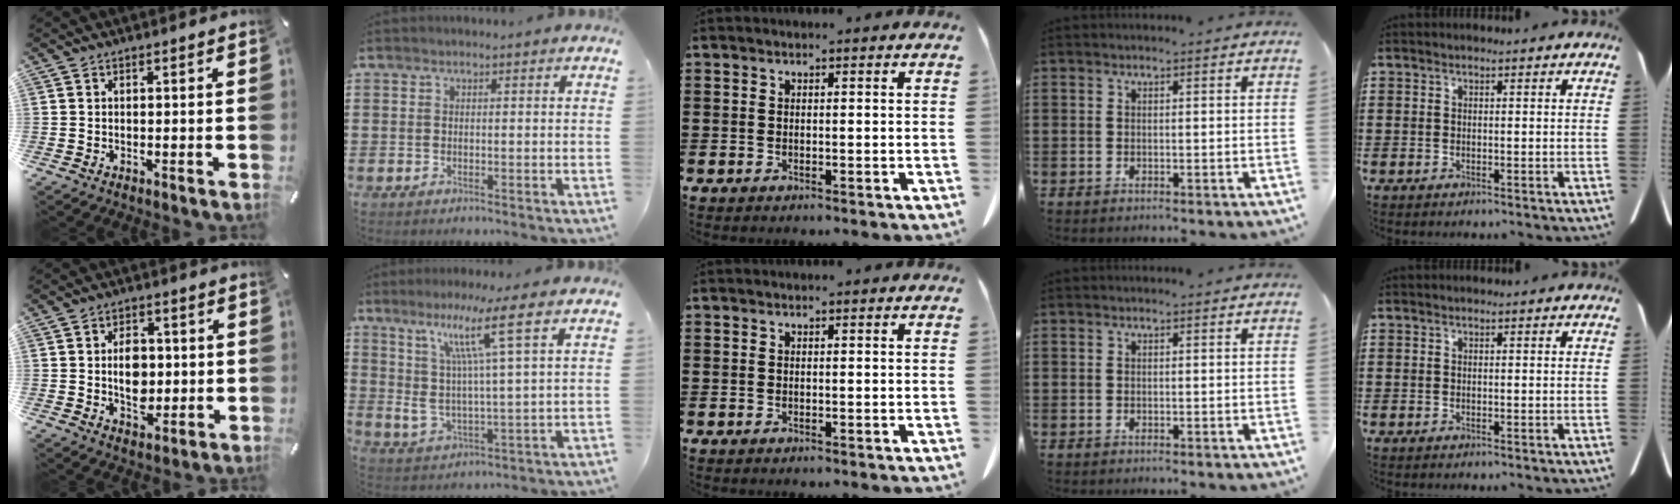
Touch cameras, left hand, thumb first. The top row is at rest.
{"thumb": {"total": 7.7, "force": [0.0, 5.8, 5.1], "torque": [-0.066, -0.004, -0.005]}, "index": {"total": 11.3, "force": [5.9, 0.3, 9.7], "torque": [-0.200, -0.008, 0.093]}}